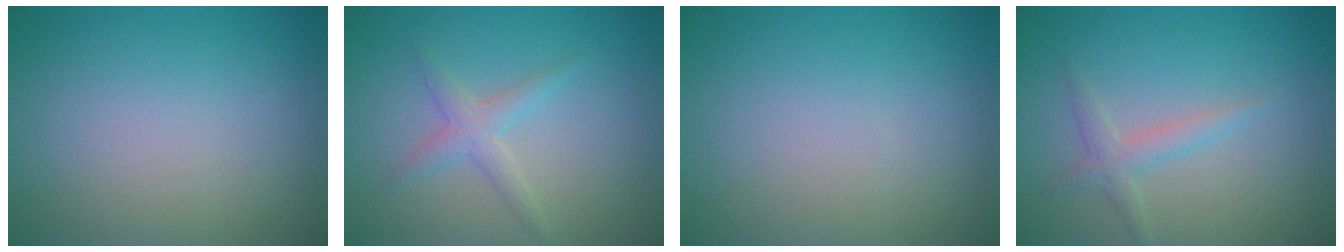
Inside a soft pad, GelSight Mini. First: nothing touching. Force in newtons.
{"total": 2.0, "press": 2.0, "slide": 0.1}
{"total": 0.0}
{"total": 1.8, "press": 1.8, "slide": 0.1}